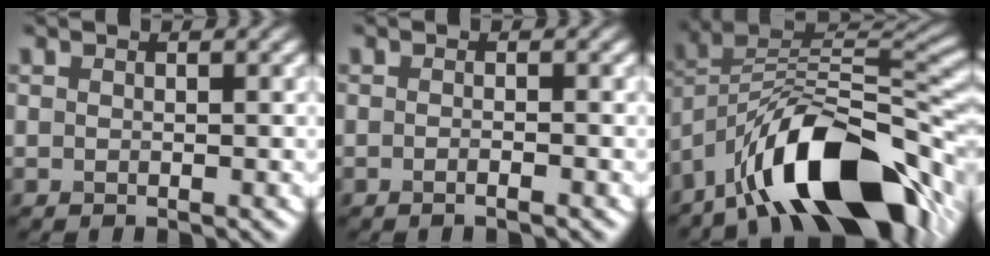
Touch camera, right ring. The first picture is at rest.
{"total": 1.2, "force": [-0.7, 0.2, 1.0], "torque": [-0.013, -0.002, -0.013]}
{"total": 14.5, "force": [-8.3, 5.7, 10.5], "torque": [-0.159, 0.015, -0.148]}